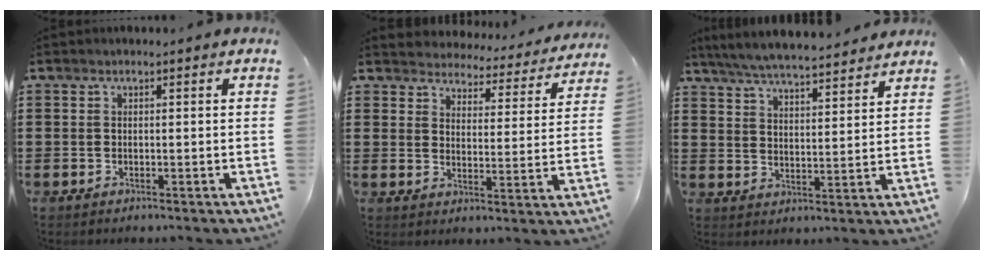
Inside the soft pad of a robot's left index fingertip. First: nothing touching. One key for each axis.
{"total": 3.8, "fx": 3.8, "fy": 0.4, "fz": -0.2, "tx": -0.014, "ty": -0.036, "tz": 0.059}
{"total": 5.8, "fx": 5.7, "fy": 0.0, "fz": 1.3, "tx": -0.050, "ty": -0.031, "tz": 0.098}